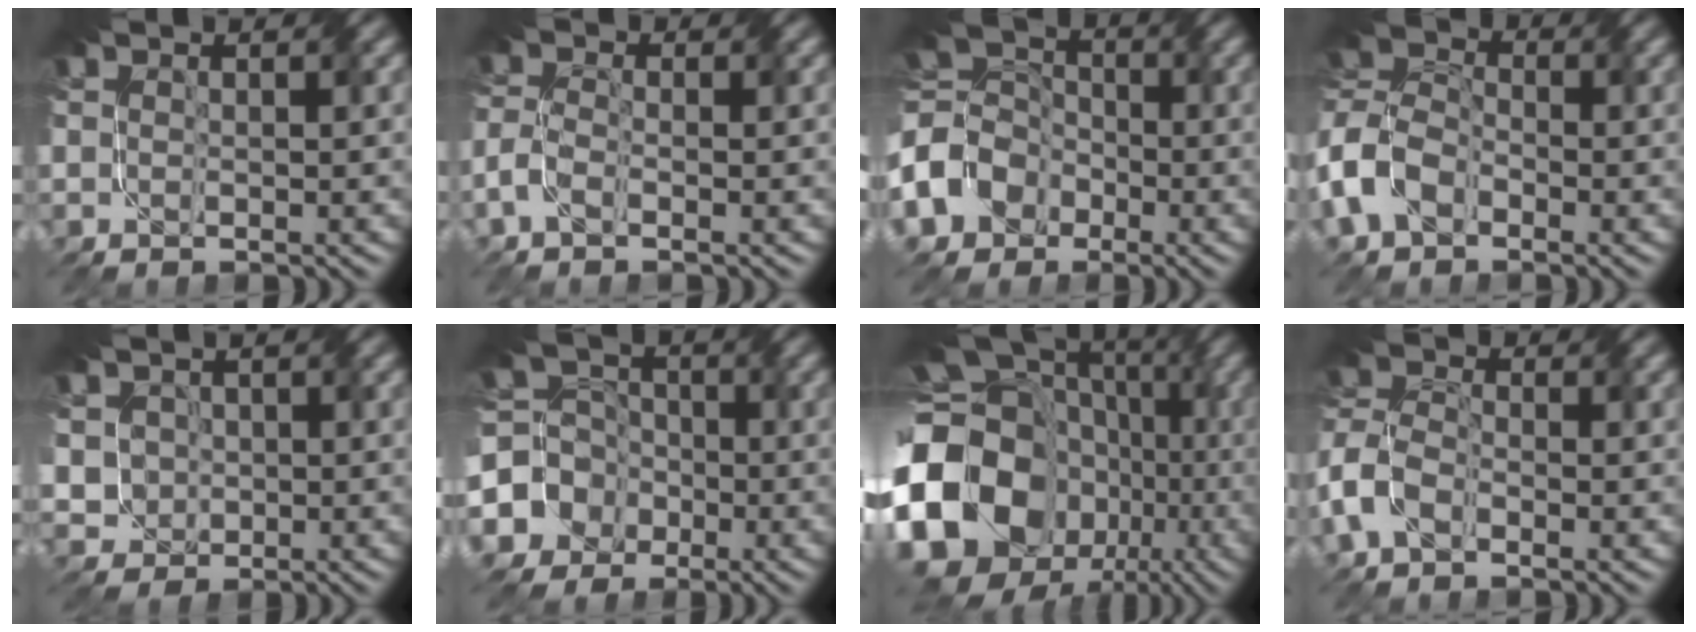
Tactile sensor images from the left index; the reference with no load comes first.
{"total": 2.1, "force": [-1.5, 0.6, 1.4], "torque": [-0.037, 0.007, -0.038]}
{"total": 6.0, "force": [-2.7, 4.9, 2.3], "torque": [-0.056, 0.018, -0.071]}
{"total": 5.9, "force": [-2.9, 3.8, 3.4], "torque": [-0.075, 0.012, -0.076]}
{"total": 3.0, "force": [0.2, 2.8, 0.9], "torque": [-0.025, 0.008, 0.007]}
{"total": 7.1, "force": [-3.0, 6.1, 1.7], "torque": [-0.046, 0.007, -0.079]}
{"total": 20.8, "force": [-4.3, 17.4, 10.5], "torque": [-0.215, -0.017, -0.107]}
{"total": 4.6, "force": [-2.5, 2.6, 2.9], "torque": [-0.068, 0.014, -0.063]}